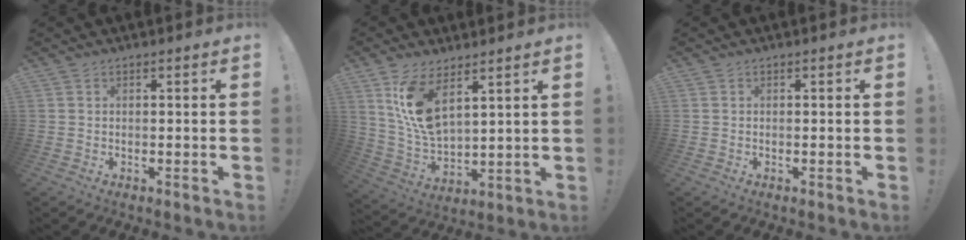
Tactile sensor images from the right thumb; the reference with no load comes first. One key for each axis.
{"total": 12.4, "fx": 7.3, "fy": 5.7, "fz": 8.3, "tx": -0.174, "ty": -0.037, "tz": 0.138}
{"total": 0.0}